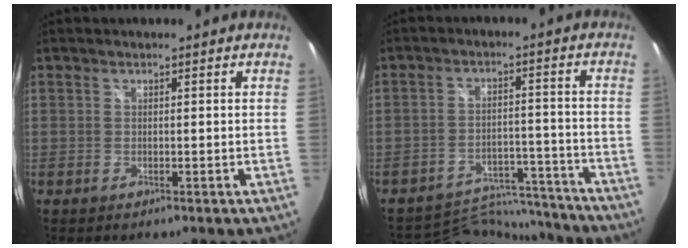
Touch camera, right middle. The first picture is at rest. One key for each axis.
{"total": 14.6, "fx": -14.0, "fy": 3.4, "fz": 2.0, "tx": -0.047, "ty": 0.023, "tz": -0.196}